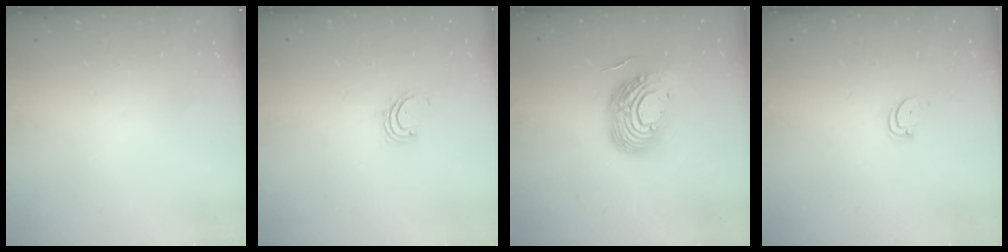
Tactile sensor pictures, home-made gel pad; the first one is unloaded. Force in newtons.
{"total": 2.6, "press": 2.6, "slide": 0.3}
{"total": 14.4, "press": 14.3, "slide": 1.4}
{"total": 2.3, "press": 2.3, "slide": 0.2}